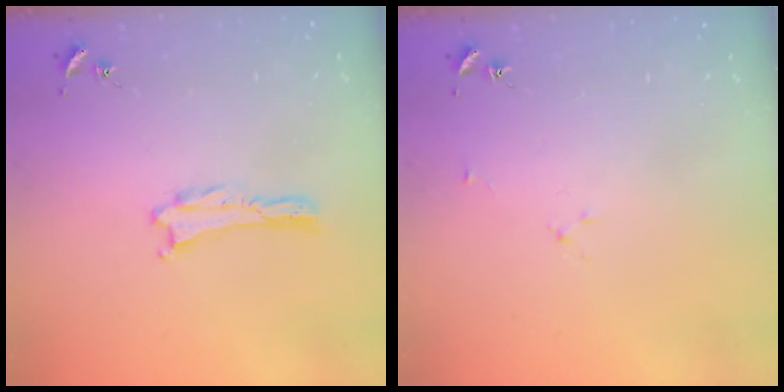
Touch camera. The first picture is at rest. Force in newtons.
{"total": 1.9, "press": 1.9, "slide": 0.3}